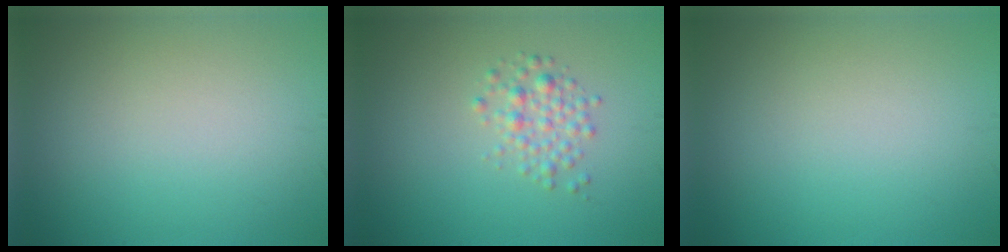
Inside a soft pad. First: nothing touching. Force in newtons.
{"total": 2.1, "press": 2.1, "slide": 0.1}
{"total": 0.0}